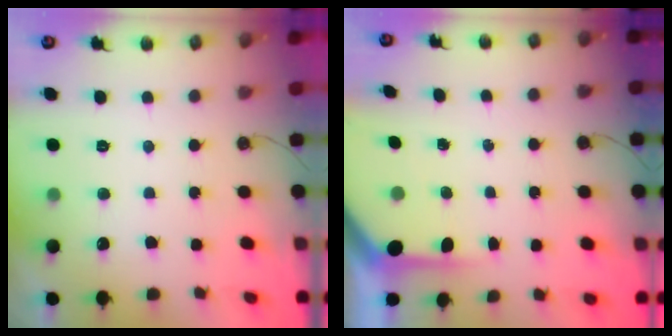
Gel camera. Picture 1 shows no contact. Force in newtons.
{"total": 4.1, "press": 4.1, "slide": 0.5}